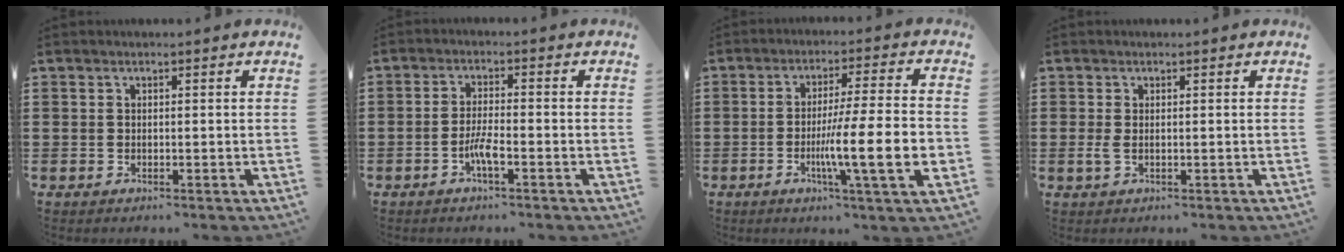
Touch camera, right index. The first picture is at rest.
{"total": 3.6, "force": [-1.9, 0.6, 3.1], "torque": [-0.067, -0.004, -0.037]}
{"total": 12.1, "force": [-3.0, 0.7, 11.7], "torque": [-0.199, -0.016, -0.057]}
{"total": 1.4, "force": [-0.1, 0.4, 1.3], "torque": [-0.034, -0.005, -0.004]}